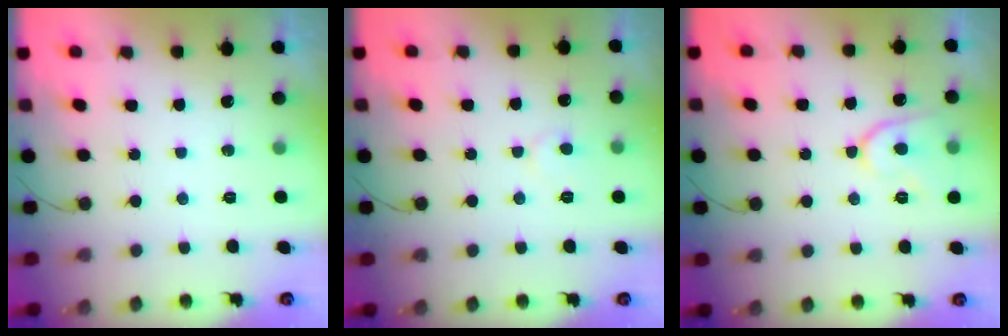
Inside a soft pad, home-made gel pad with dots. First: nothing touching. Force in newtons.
{"total": 4.2, "press": 4.2, "slide": 0.4}
{"total": 10.1, "press": 10.1, "slide": 1.3}